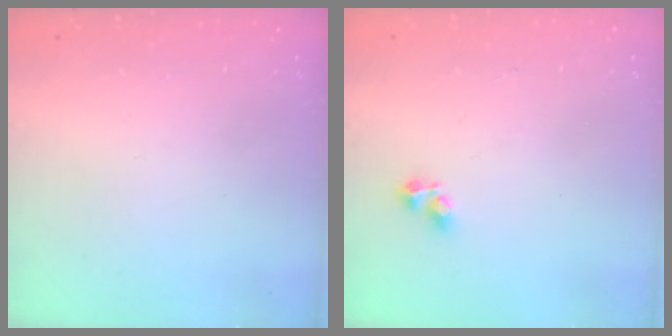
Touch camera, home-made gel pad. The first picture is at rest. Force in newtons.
{"total": 3.5, "press": 3.3, "slide": 1.2}